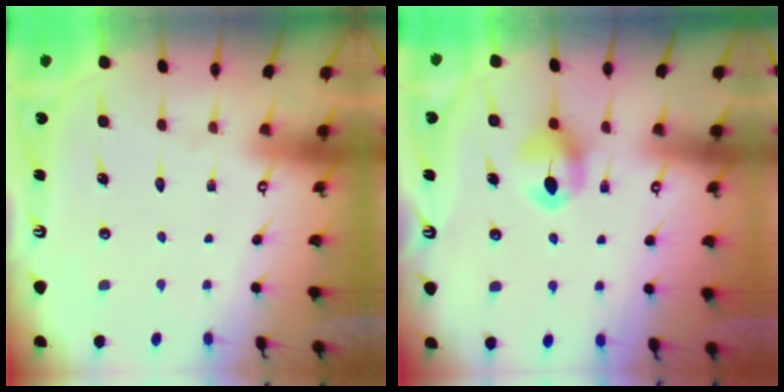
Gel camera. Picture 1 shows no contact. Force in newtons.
{"total": 6.3, "press": 6.3, "slide": 0.7}